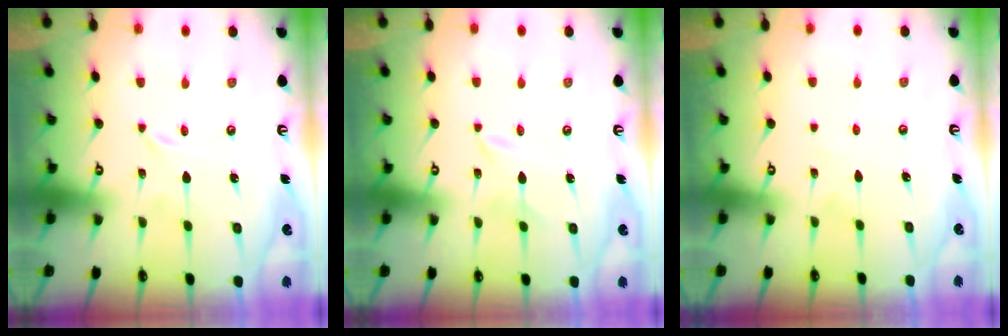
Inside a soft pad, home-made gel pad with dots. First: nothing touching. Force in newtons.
{"total": 2.3, "press": 2.3, "slide": 0.3}
{"total": 3.4, "press": 3.3, "slide": 0.4}